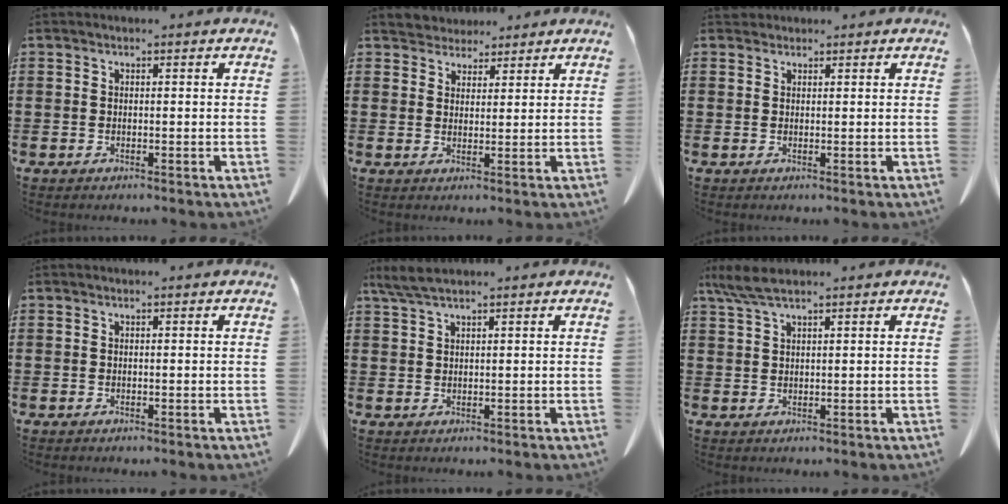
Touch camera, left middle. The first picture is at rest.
{"total": 3.6, "force": [3.4, 1.3, 0.0], "torque": [-0.011, -0.004, 0.066]}
{"total": 1.0, "force": [0.9, 0.4, 0.1], "torque": [-0.005, 0.001, 0.020]}
{"total": 0.0}
{"total": 2.8, "force": [2.1, 0.2, 1.9], "torque": [-0.041, 0.000, 0.040]}
{"total": 3.8, "force": [2.7, 0.6, 2.7], "torque": [-0.057, 0.001, 0.051]}